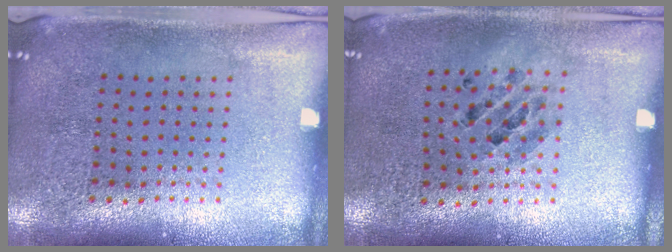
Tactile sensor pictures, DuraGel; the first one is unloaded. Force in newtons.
{"total": 0.8, "press": 0.8, "slide": 0.0}